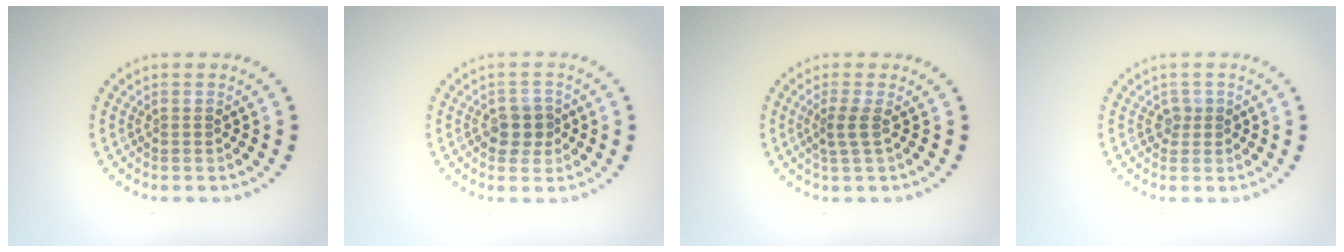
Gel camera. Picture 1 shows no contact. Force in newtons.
{"total": 2.4, "press": 2.2, "slide": 0.8}
{"total": 1.9, "press": 1.3, "slide": 1.3}
{"total": 1.0, "press": 0.8, "slide": 0.6}